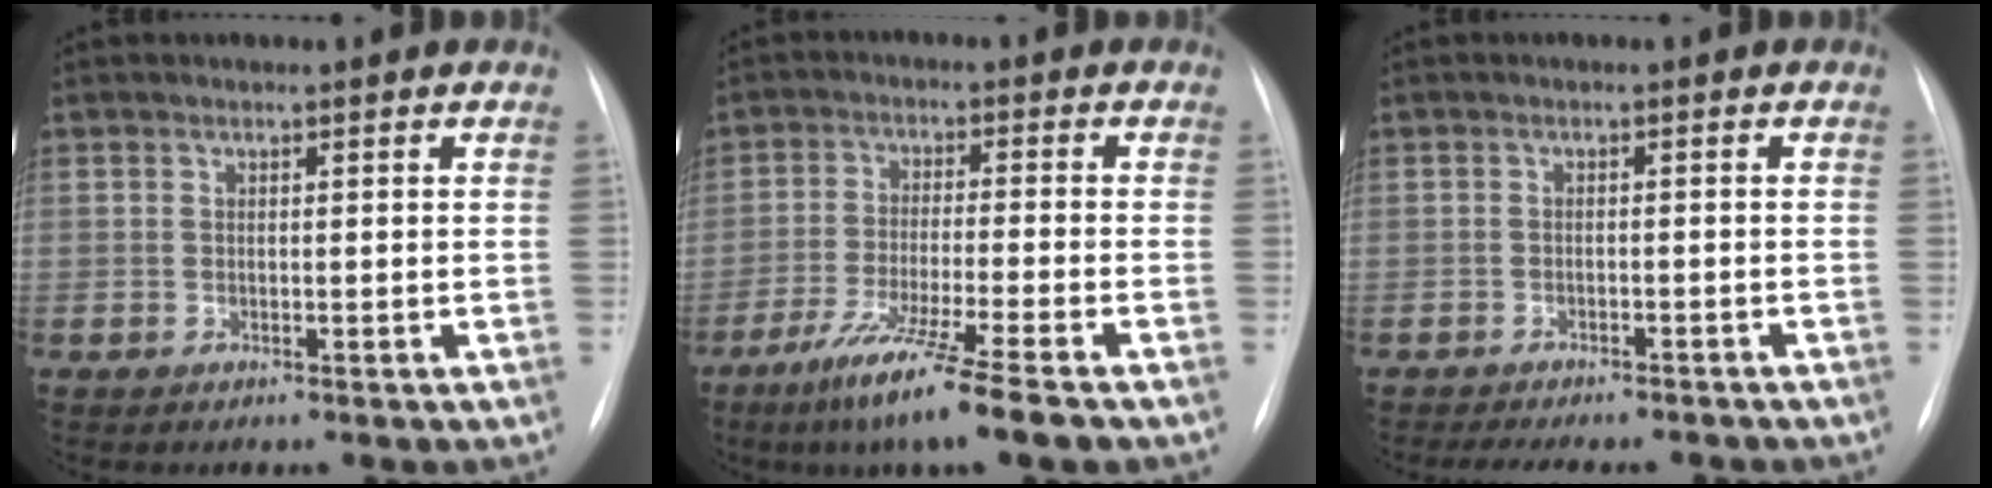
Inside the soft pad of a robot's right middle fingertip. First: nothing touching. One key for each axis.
{"total": 11.4, "fx": -7.6, "fy": -0.9, "fz": 8.4, "tx": -0.152, "ty": -0.038, "tz": -0.129}
{"total": 9.7, "fx": -8.7, "fy": 2.7, "fz": 3.5, "tx": -0.052, "ty": 0.002, "tz": -0.108}